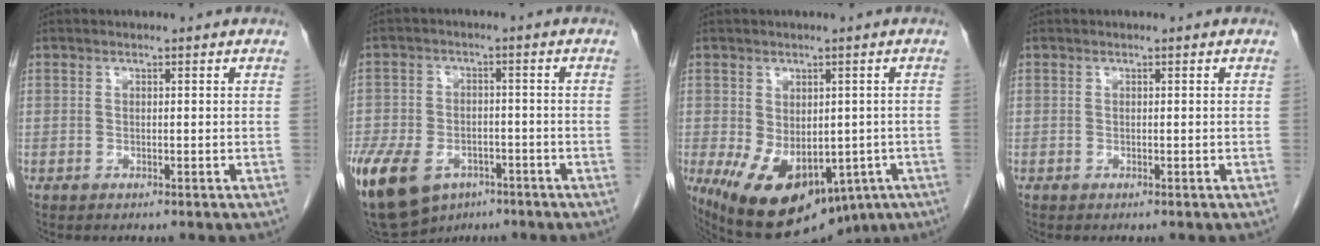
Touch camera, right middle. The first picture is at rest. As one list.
[{"total": 24.4, "force": [-12.7, 16.5, 12.7], "torque": [-0.379, -0.025, -0.198]}, {"total": 18.3, "force": [-8.6, 10.6, 12.1], "torque": [-0.194, -0.025, -0.102]}, {"total": 0.0}]